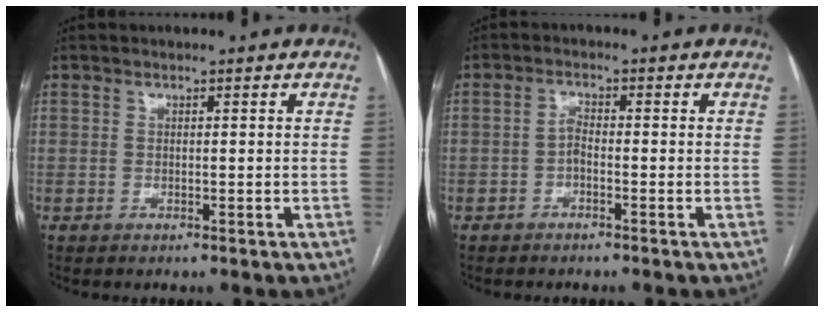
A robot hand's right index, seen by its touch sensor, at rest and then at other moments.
{"total": 1.6, "force": [-0.7, 0.6, 1.3], "torque": [-0.022, 0.005, -0.016]}